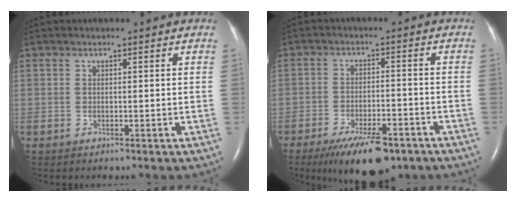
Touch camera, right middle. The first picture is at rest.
{"total": 11.2, "force": [-7.7, 3.7, 7.2], "torque": [-0.118, -0.011, -0.121]}